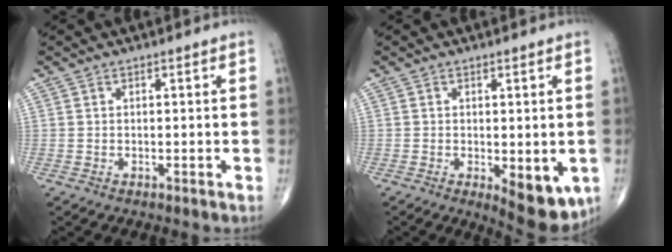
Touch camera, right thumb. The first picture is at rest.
{"total": 8.6, "force": [-2.3, 3.7, 7.4], "torque": [-0.078, -0.013, -0.023]}